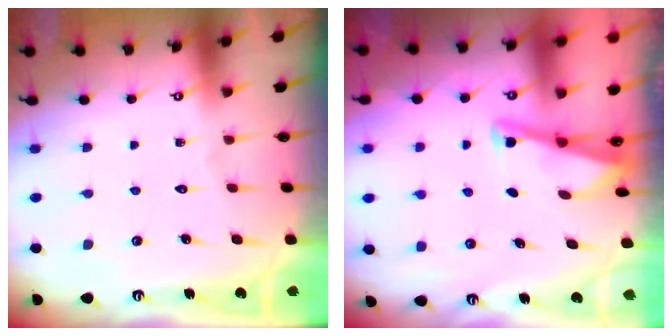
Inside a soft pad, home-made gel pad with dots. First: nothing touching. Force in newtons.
{"total": 2.9, "press": 2.9, "slide": 0.3}